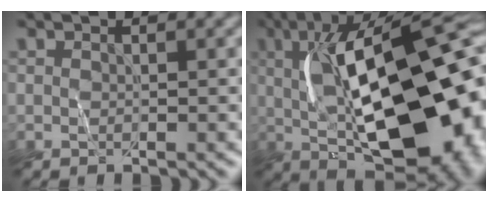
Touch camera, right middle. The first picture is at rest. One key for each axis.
{"total": 19.5, "fx": -0.3, "fy": 8.8, "fz": 17.4, "tx": -0.250, "ty": 0.005, "tz": 0.005}